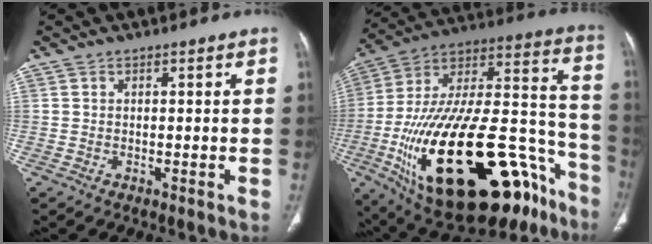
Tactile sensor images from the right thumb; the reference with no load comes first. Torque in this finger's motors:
{"motor_torque": [2.51, 2.50, 2.62, -0.15, 1.05]}